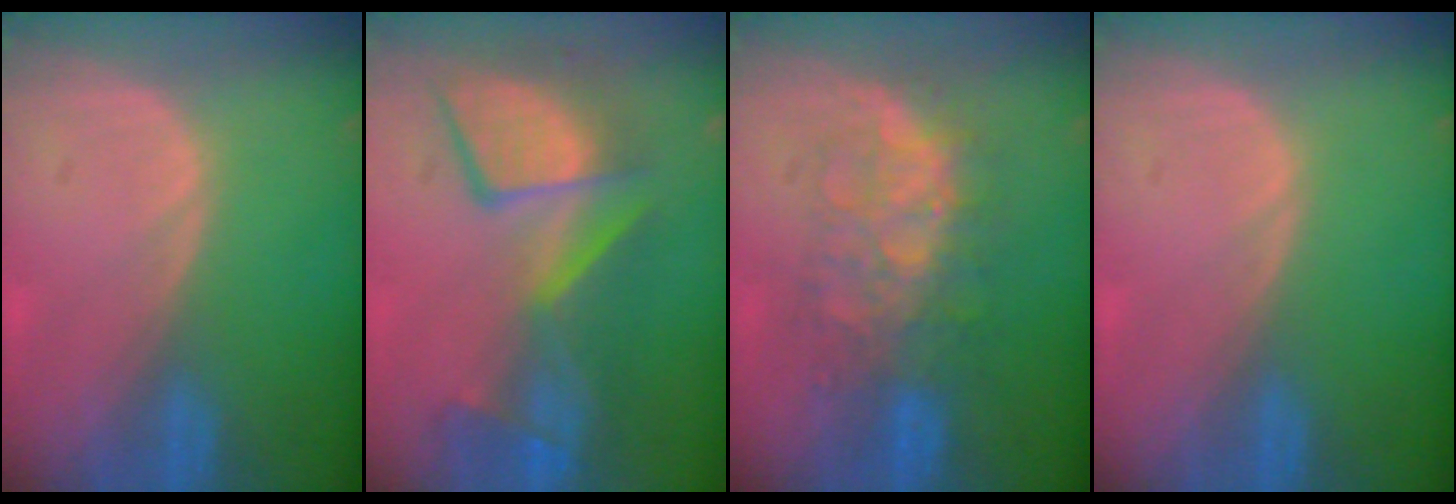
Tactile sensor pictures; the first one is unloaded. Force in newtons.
{"total": 10.4, "press": 9.8, "slide": 3.4}
{"total": 8.2, "press": 8.0, "slide": 1.5}
{"total": 0.0}